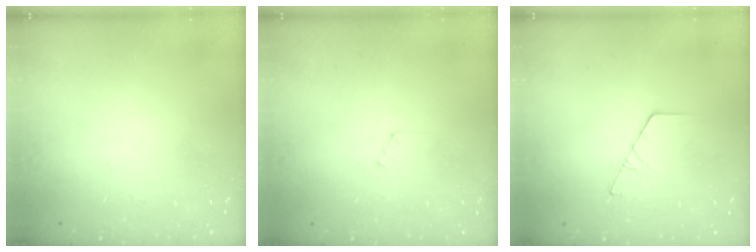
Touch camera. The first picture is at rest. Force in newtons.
{"total": 4.9, "press": 4.9, "slide": 0.5}
{"total": 2.1, "press": 2.1, "slide": 0.1}